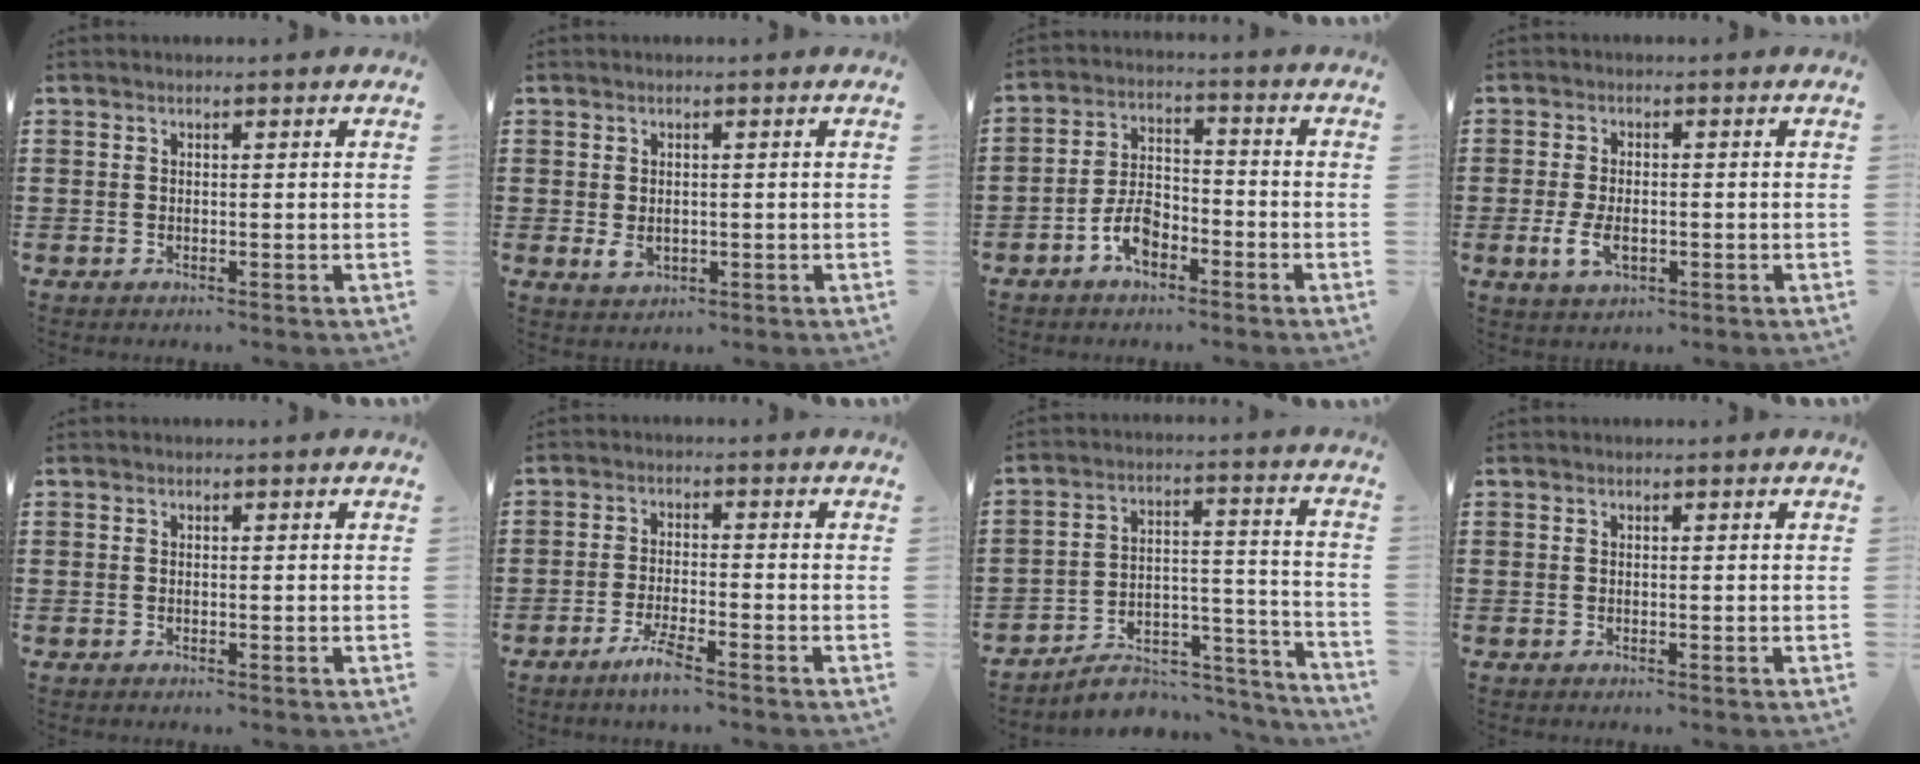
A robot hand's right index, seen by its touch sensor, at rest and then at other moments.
{"total": 2.2, "force": [-0.1, 1.5, 1.6], "torque": [-0.032, 0.003, -0.001]}
{"total": 6.4, "force": [-3.3, 3.4, 4.2], "torque": [-0.090, 0.009, -0.065]}
{"total": 4.0, "force": [-0.9, 2.1, 3.2], "torque": [-0.073, -0.006, -0.017]}
{"total": 0.0}
{"total": 4.4, "force": [-3.0, 0.5, 3.2], "torque": [-0.072, -0.008, -0.056]}
{"total": 8.2, "force": [-7.2, 2.8, 2.8], "torque": [-0.041, 0.024, -0.133]}
{"total": 0.0}